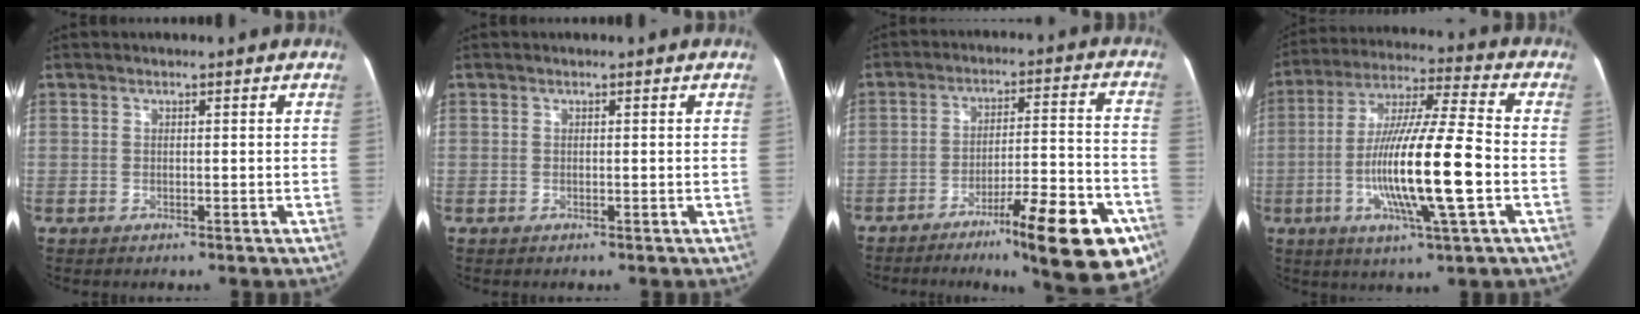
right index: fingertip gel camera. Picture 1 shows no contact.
{"total": 0.0}
{"total": 18.0, "force": [-10.9, 2.5, 14.1], "torque": [-0.142, 0.019, -0.158]}
{"total": 16.8, "force": [-3.6, 0.7, 16.4], "torque": [-0.307, -0.007, -0.068]}